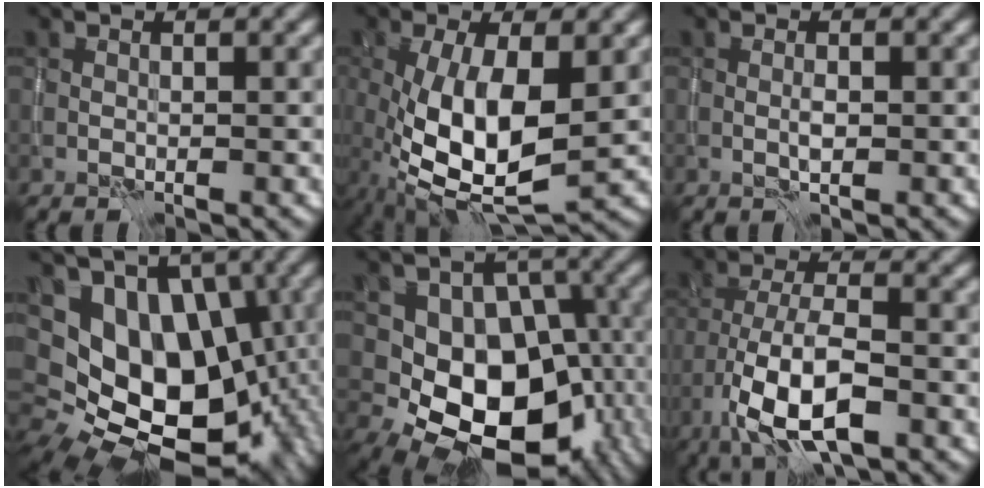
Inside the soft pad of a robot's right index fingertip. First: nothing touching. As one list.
[{"total": 9.6, "force": [-1.2, 3.8, 8.7], "torque": [-0.181, -0.015, -0.018]}, {"total": 0.8, "force": [-0.2, 0.2, 0.8], "torque": [-0.018, 0.000, -0.004]}, {"total": 15.4, "force": [-0.5, 11.5, 10.2], "torque": [-0.132, -0.014, 0.018]}, {"total": 15.0, "force": [-3.6, 11.1, 9.4], "torque": [-0.109, -0.002, -0.066]}, {"total": 8.6, "force": [-4.2, 3.3, 6.7], "torque": [-0.135, -0.005, -0.080]}]